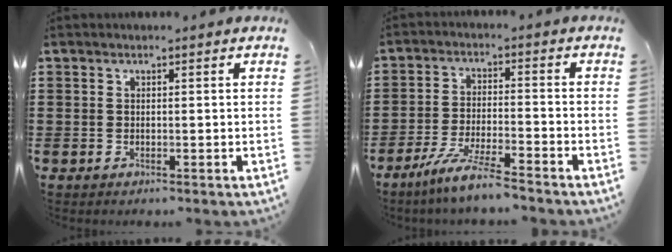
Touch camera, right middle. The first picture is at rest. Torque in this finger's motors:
{"motor_torque": [1.43, -0.71, 0.58, 0.16]}